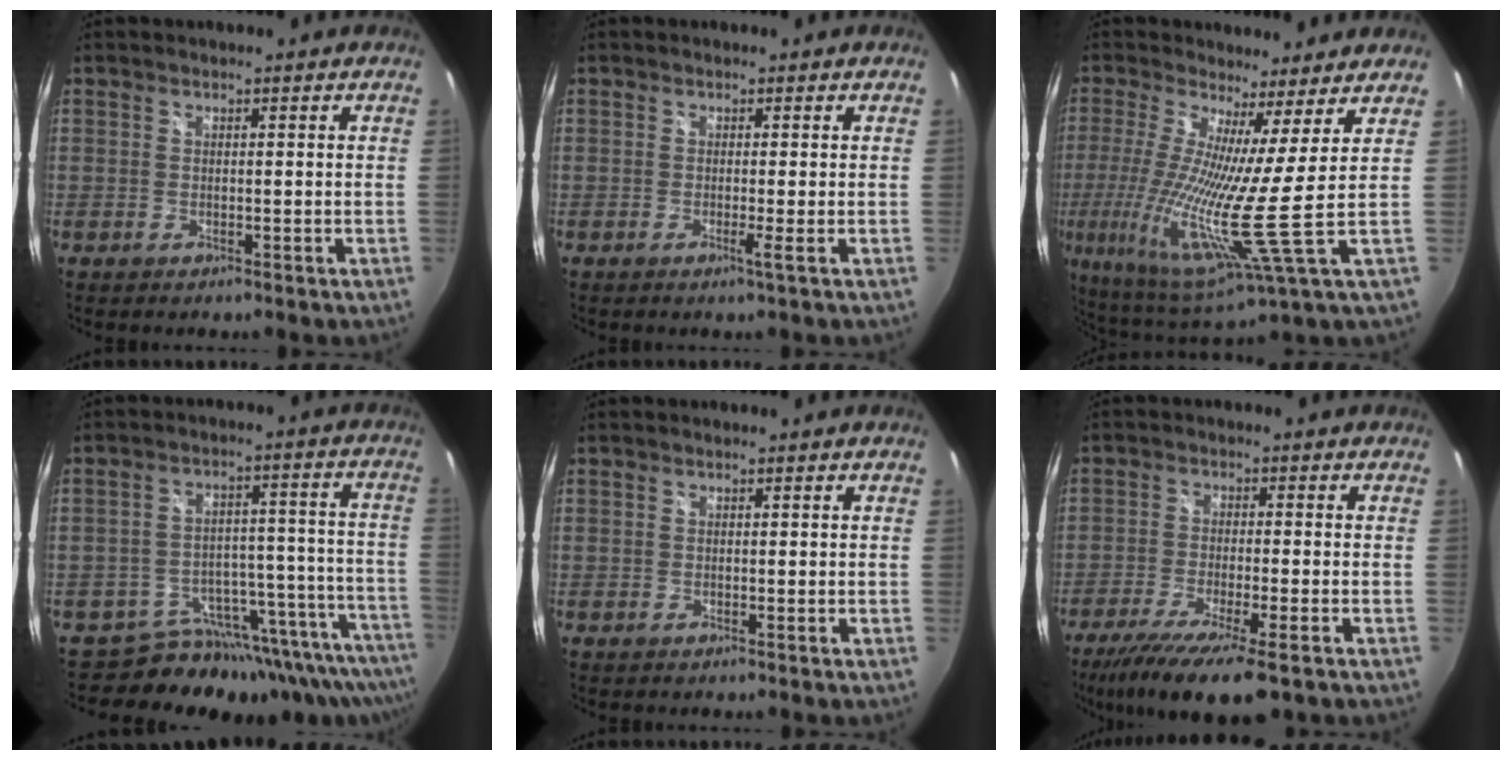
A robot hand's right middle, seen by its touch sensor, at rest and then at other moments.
{"total": 0.9, "force": [-0.2, -0.4, 0.8], "torque": [-0.011, -0.006, -0.006]}
{"total": 14.7, "force": [0.6, -1.0, 14.6], "torque": [-0.275, -0.048, 0.004]}
{"total": 19.6, "force": [-18.7, 5.4, 2.8], "torque": [-0.020, 0.032, -0.261]}
{"total": 0.0}
{"total": 13.2, "force": [-9.1, 2.0, 9.4], "torque": [-0.189, -0.047, -0.152]}